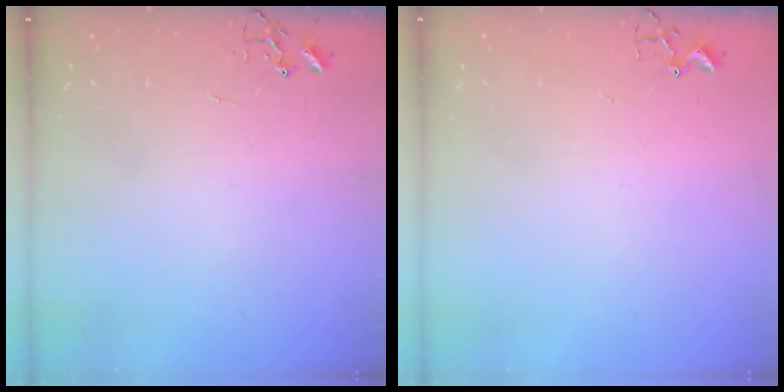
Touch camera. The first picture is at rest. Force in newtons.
{"total": 1.7, "press": 1.6, "slide": 0.2}